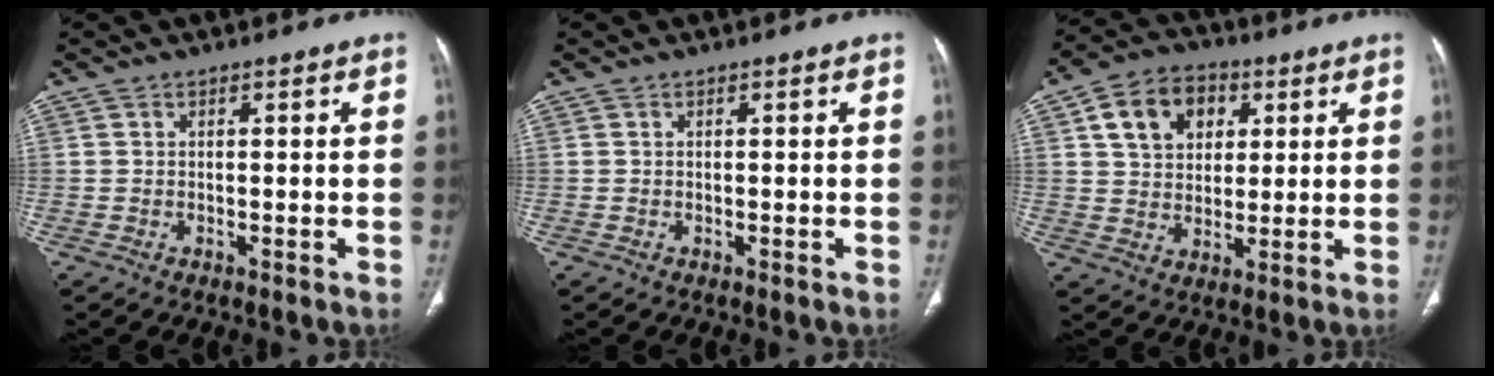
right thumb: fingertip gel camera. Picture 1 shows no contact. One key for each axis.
{"total": 0.0}
{"total": 11.8, "fx": 4.2, "fy": 8.9, "fz": 6.5, "tx": -0.076, "ty": -0.002, "tz": 0.068}